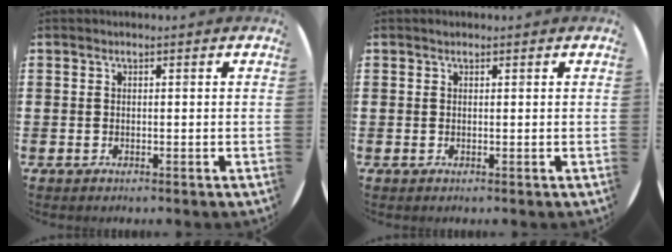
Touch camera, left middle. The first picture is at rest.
{"total": 0.0}